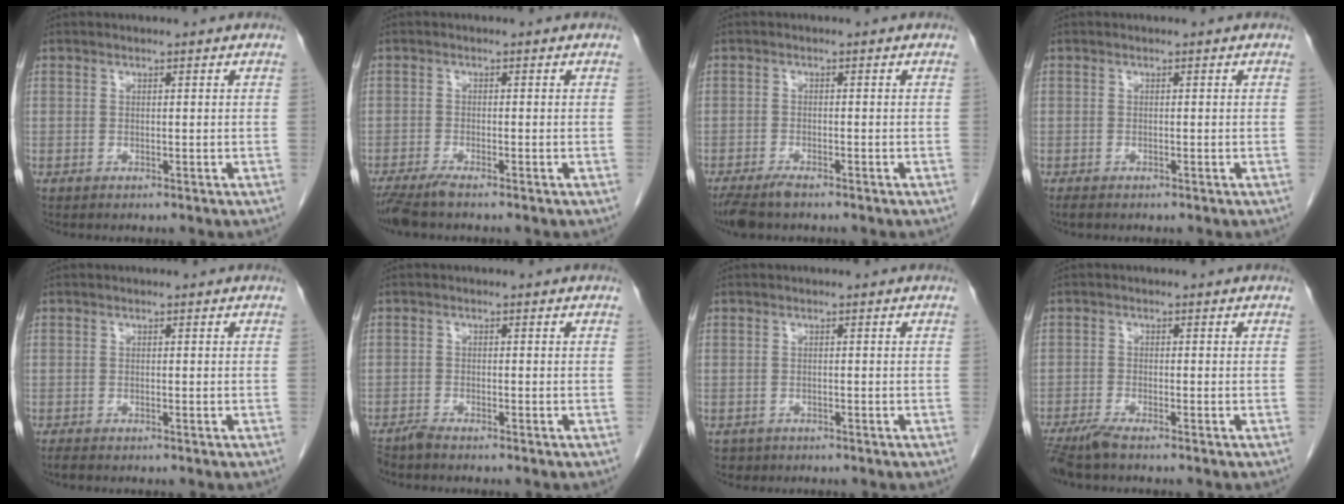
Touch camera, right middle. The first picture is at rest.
{"total": 3.8, "force": [-3.1, 0.0, 2.2], "torque": [-0.041, -0.010, -0.060]}
{"total": 4.1, "force": [-3.3, 0.9, 2.3], "torque": [-0.045, -0.010, -0.058]}
{"total": 0.9, "force": [-0.7, 0.2, 0.5], "torque": [-0.016, -0.004, -0.012]}
{"total": 0.9, "force": [-0.7, 0.0, 0.4], "torque": [-0.017, -0.004, -0.014]}
{"total": 1.7, "force": [-1.6, -0.1, 0.5], "torque": [-0.014, -0.004, -0.033]}
{"total": 1.6, "force": [-1.1, 1.1, 0.0], "torque": [-0.007, 0.002, -0.017]}
{"total": 4.0, "force": [-3.3, 0.1, 2.2], "torque": [-0.044, -0.011, -0.065]}